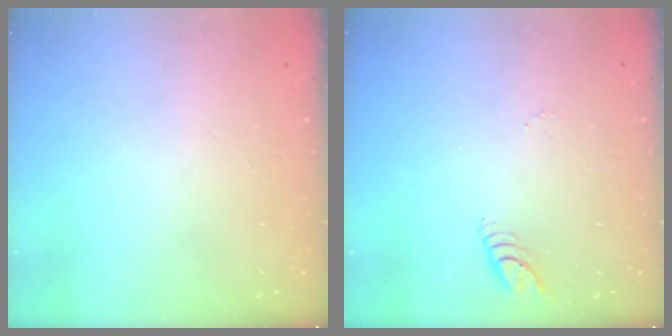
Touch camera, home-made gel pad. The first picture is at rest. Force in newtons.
{"total": 6.2, "press": 6.2, "slide": 0.6}